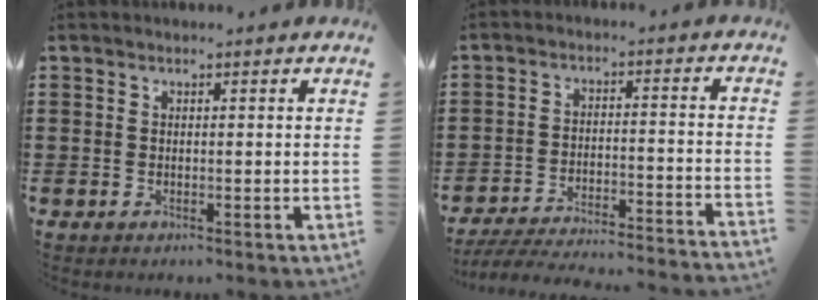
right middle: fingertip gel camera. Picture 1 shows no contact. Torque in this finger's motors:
{"motor_torque": [1.09, -1.05, 0.25, 0.07]}